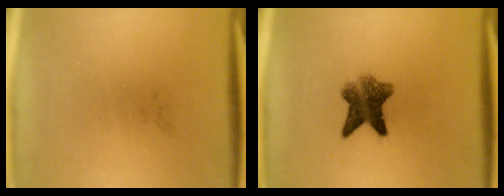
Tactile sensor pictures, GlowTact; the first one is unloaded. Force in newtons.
{"total": 6.9}